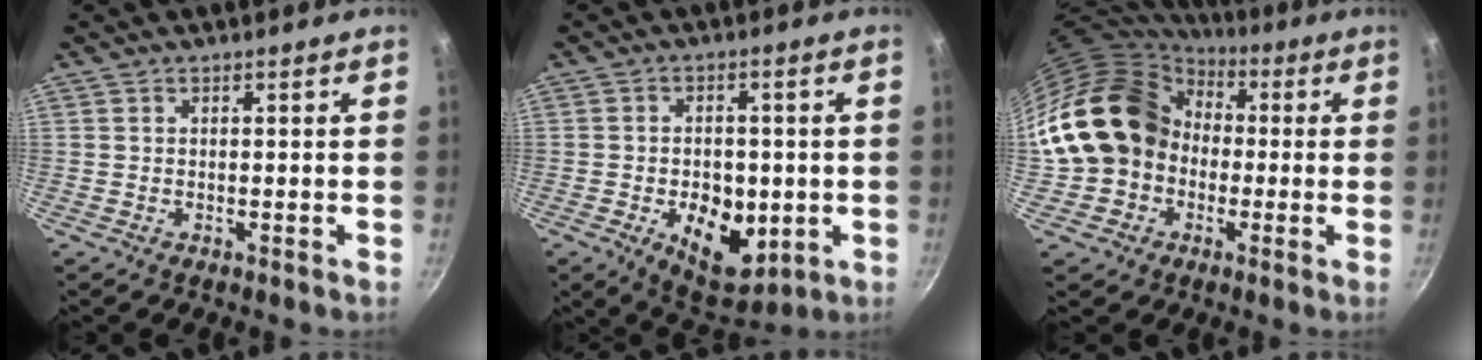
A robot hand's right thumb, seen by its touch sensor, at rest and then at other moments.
{"total": 12.3, "force": [-2.7, 7.9, 9.0], "torque": [-0.093, -0.004, -0.026]}
{"total": 18.1, "force": [0.8, 15.4, 9.5], "torque": [-0.158, 0.050, 0.014]}